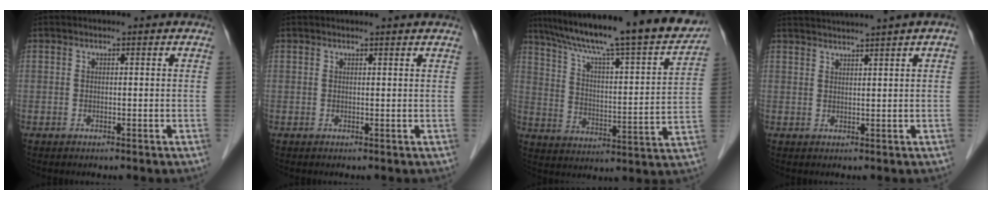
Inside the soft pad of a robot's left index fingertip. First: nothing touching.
{"total": 2.4, "force": [2.3, -0.2, 0.5], "torque": [-0.014, 0.003, 0.023]}
{"total": 25.5, "force": [21.8, 2.0, 13.1], "torque": [-0.216, -0.019, 0.307]}
{"total": 5.8, "force": [5.0, -1.7, 2.4], "torque": [-0.033, 0.016, 0.076]}